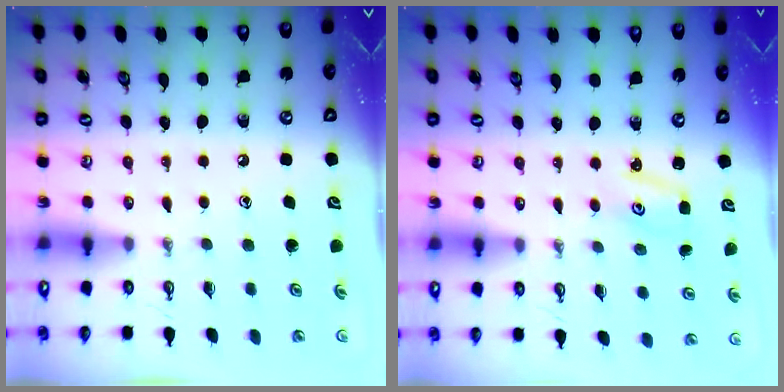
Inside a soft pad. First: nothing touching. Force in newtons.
{"total": 2.2, "press": 2.2, "slide": 0.3}